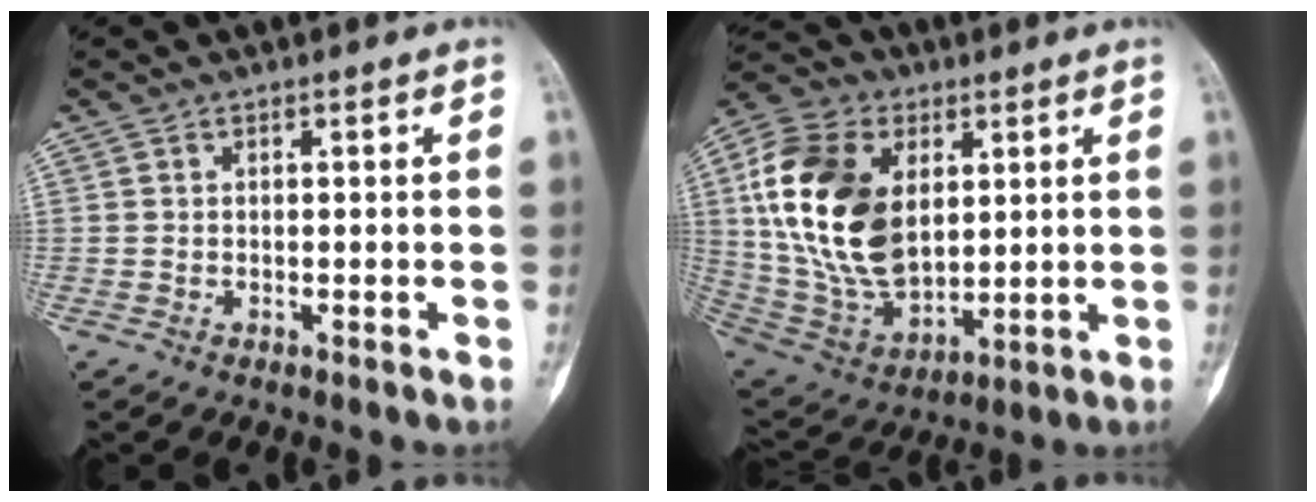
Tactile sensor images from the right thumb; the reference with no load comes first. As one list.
[{"total": 22.9, "force": [4.8, 14.7, 16.9], "torque": [-0.318, -0.016, 0.096]}]